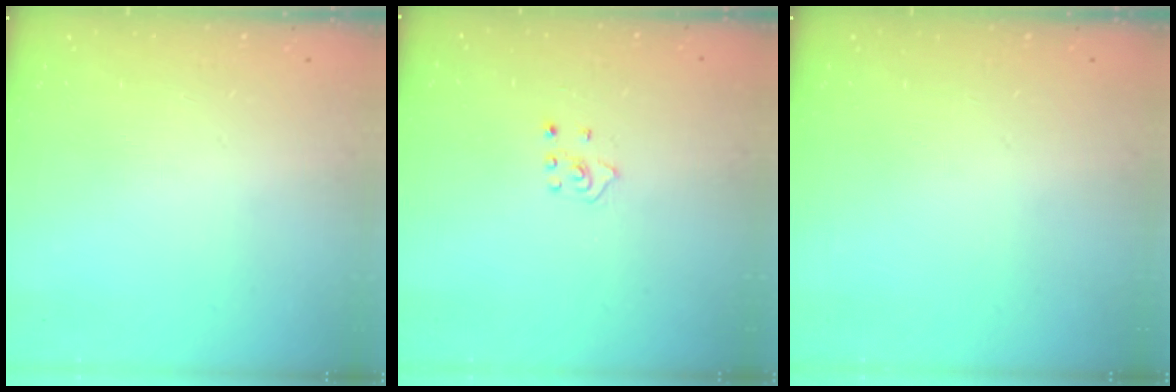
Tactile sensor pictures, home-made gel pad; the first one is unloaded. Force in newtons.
{"total": 2.4, "press": 2.4, "slide": 0.5}
{"total": 0.0}